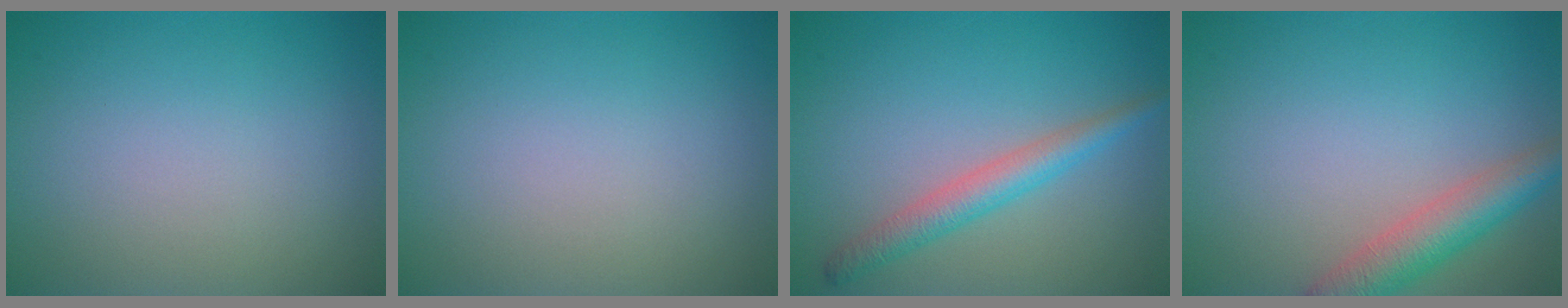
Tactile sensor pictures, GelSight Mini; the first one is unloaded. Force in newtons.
{"total": 0.0}
{"total": 3.0, "press": 3.0, "slide": 0.0}
{"total": 4.3, "press": 4.3, "slide": 0.4}